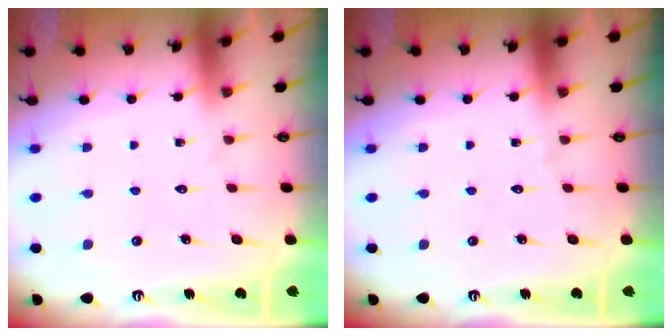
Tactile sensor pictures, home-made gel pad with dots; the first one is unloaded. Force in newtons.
{"total": 0.0}